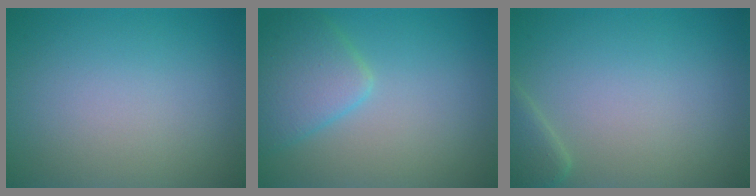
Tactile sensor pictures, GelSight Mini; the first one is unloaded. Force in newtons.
{"total": 3.9, "press": 3.9, "slide": 0.2}
{"total": 1.8, "press": 1.8, "slide": 0.1}